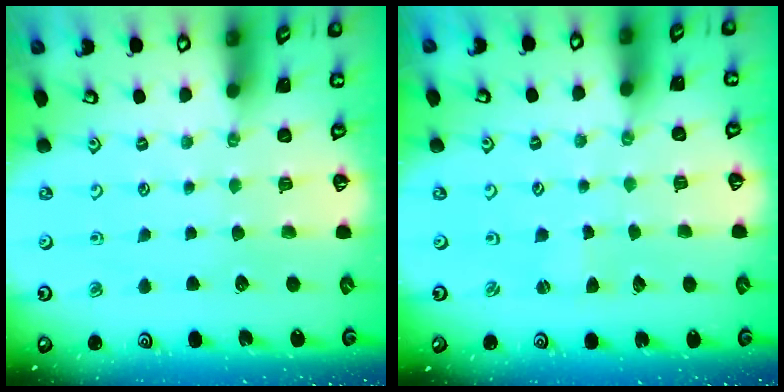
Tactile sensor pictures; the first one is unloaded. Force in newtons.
{"total": 0.5, "press": 0.5, "slide": 0.0}